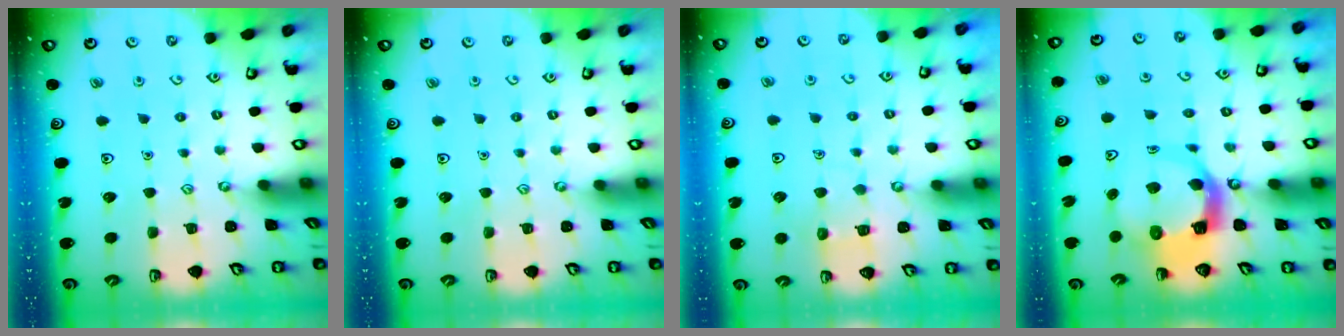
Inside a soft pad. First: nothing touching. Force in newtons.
{"total": 0.0}
{"total": 5.6, "press": 5.6, "slide": 0.3}
{"total": 8.5, "press": 8.4, "slide": 1.3}